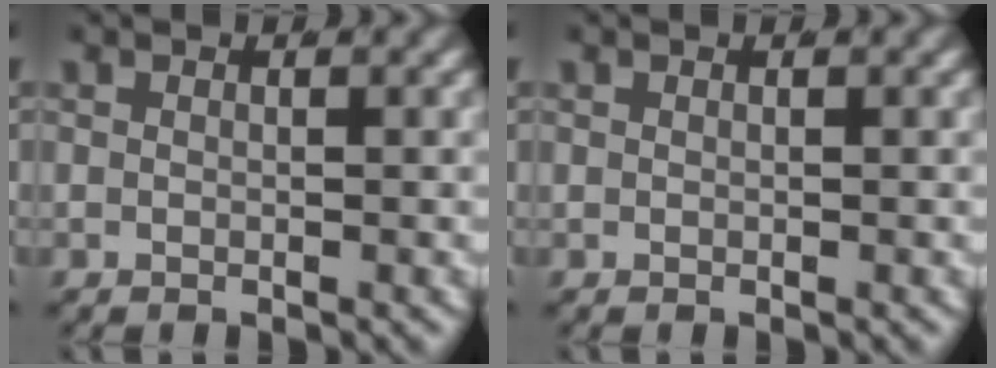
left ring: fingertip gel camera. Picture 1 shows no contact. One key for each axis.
{"total": 0.0}